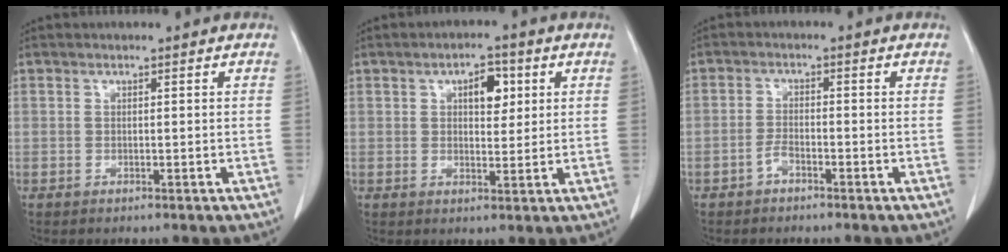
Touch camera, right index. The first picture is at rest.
{"total": 4.8, "force": [1.7, 2.3, 3.8], "torque": [-0.058, 0.008, 0.026]}
{"total": 1.9, "force": [-1.2, 0.9, 1.2], "torque": [-0.021, 0.006, -0.022]}